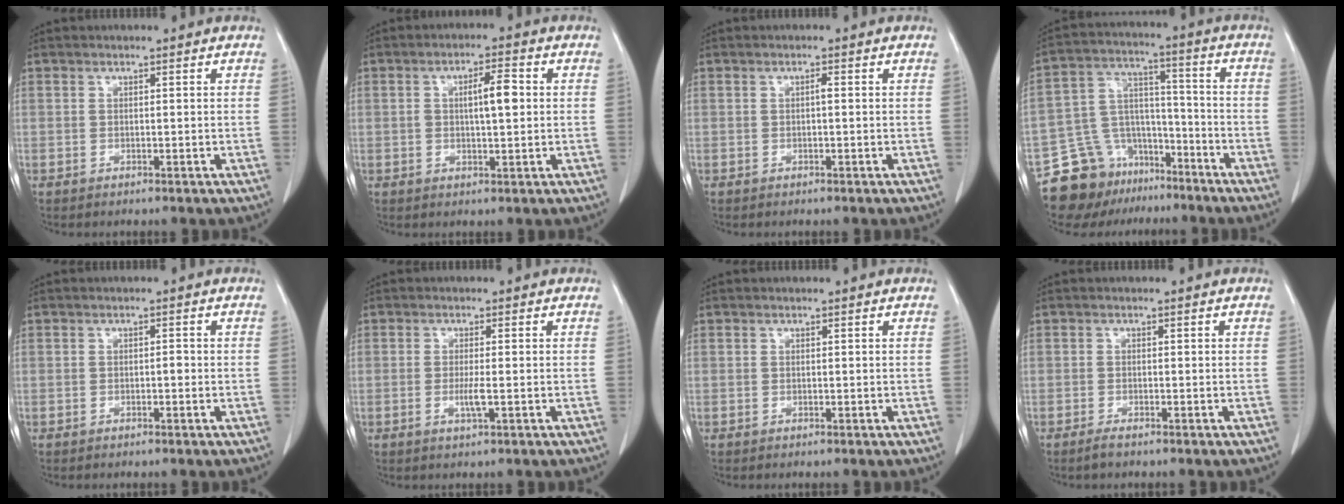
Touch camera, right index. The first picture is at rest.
{"total": 5.2, "force": [0.7, 1.2, 5.0], "torque": [-0.085, 0.009, 0.011]}
{"total": 0.7, "force": [0.0, 0.1, 0.7], "torque": [-0.012, 0.002, -0.001]}
{"total": 13.7, "force": [-10.4, 8.5, 2.9], "torque": [-0.052, 0.070, -0.173]}
{"total": 0.8, "force": [-0.2, 0.2, 0.7], "torque": [-0.010, 0.002, -0.004]}
{"total": 2.3, "force": [-0.5, -0.1, 2.3], "torque": [-0.047, -0.006, -0.009]}
{"total": 0.0}
{"total": 1.4, "force": [-1.1, 0.1, 0.8], "torque": [-0.020, -0.003, -0.020]}